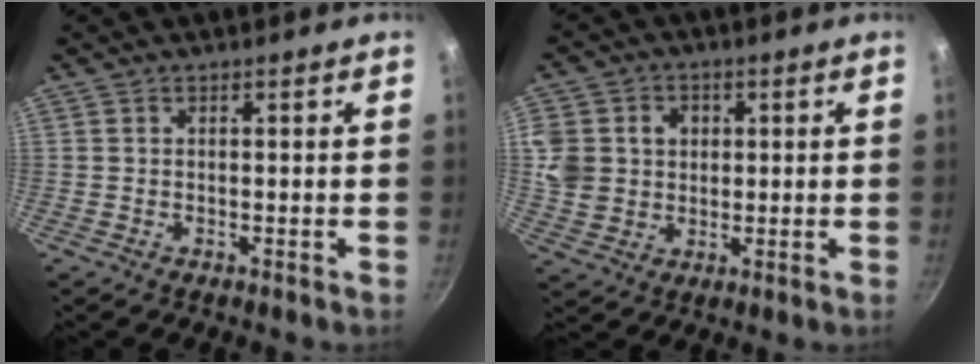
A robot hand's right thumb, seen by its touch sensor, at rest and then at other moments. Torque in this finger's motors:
{"motor_torque": [1.26, 1.48, 0.69, 0.49, 0.07]}